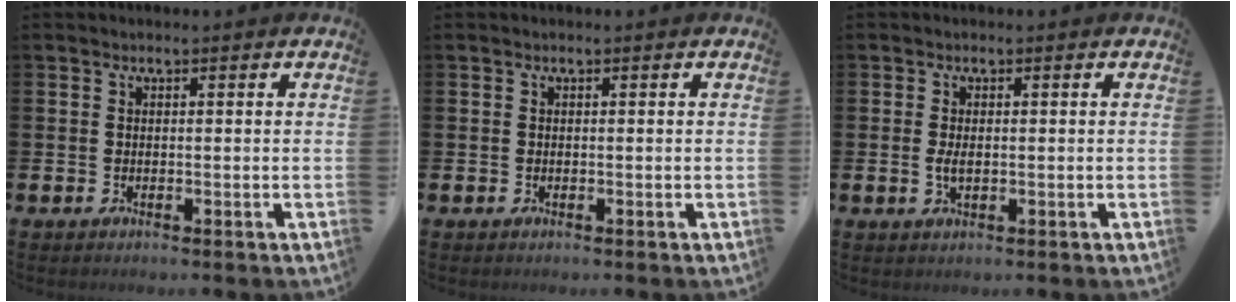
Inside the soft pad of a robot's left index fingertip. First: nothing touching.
{"total": 0.0}
{"total": 1.9, "force": [-0.1, 0.9, 1.6], "torque": [-0.025, 0.000, -0.004]}